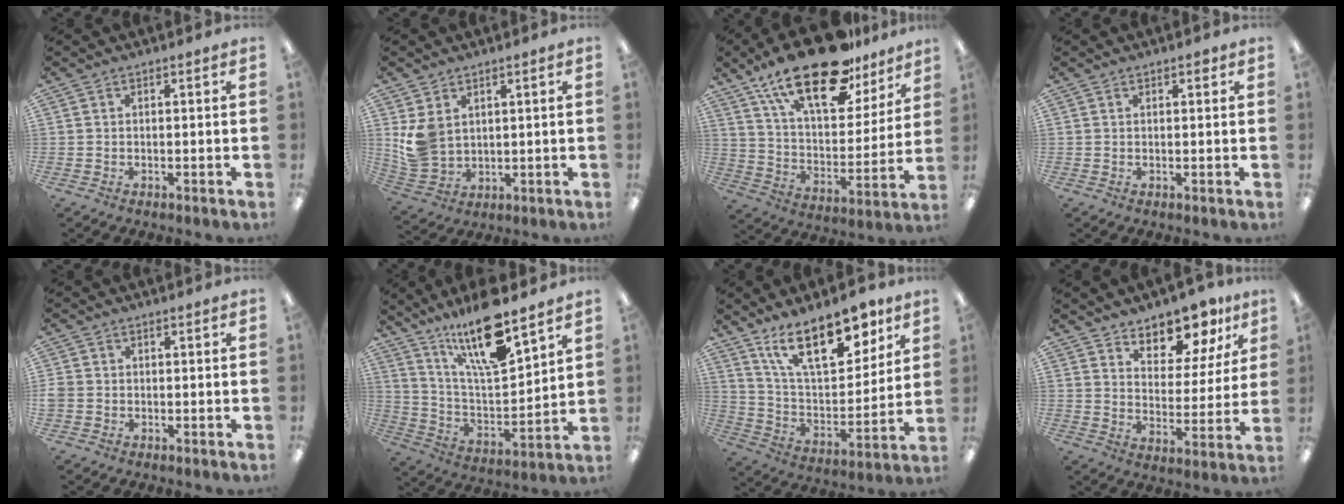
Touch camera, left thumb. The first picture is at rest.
{"total": 7.5, "force": [2.9, 5.8, 3.8], "torque": [-0.086, -0.006, 0.060]}
{"total": 24.6, "force": [17.0, 9.8, 14.9], "torque": [-0.242, -0.101, 0.290]}
{"total": 1.1, "force": [0.8, 0.5, 0.6], "torque": [-0.005, -0.002, 0.012]}
{"total": 1.8, "force": [-0.4, 1.7, 0.6], "torque": [-0.009, 0.003, -0.009]}
{"total": 18.7, "force": [13.8, 4.5, 11.7], "torque": [-0.210, -0.075, 0.228]}
{"total": 20.3, "force": [13.0, 9.2, 12.6], "torque": [-0.197, -0.066, 0.222]}
{"total": 11.3, "force": [9.8, 4.7, 3.1], "torque": [-0.050, -0.076, 0.179]}